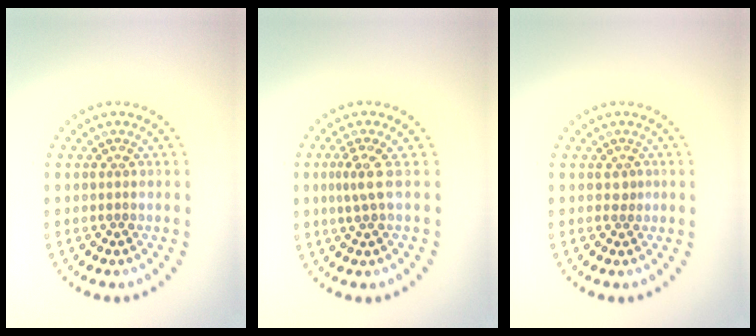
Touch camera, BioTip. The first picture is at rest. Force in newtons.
{"total": 2.0, "press": 1.4, "slide": 1.4}
{"total": 0.9, "press": 0.5, "slide": 0.8}